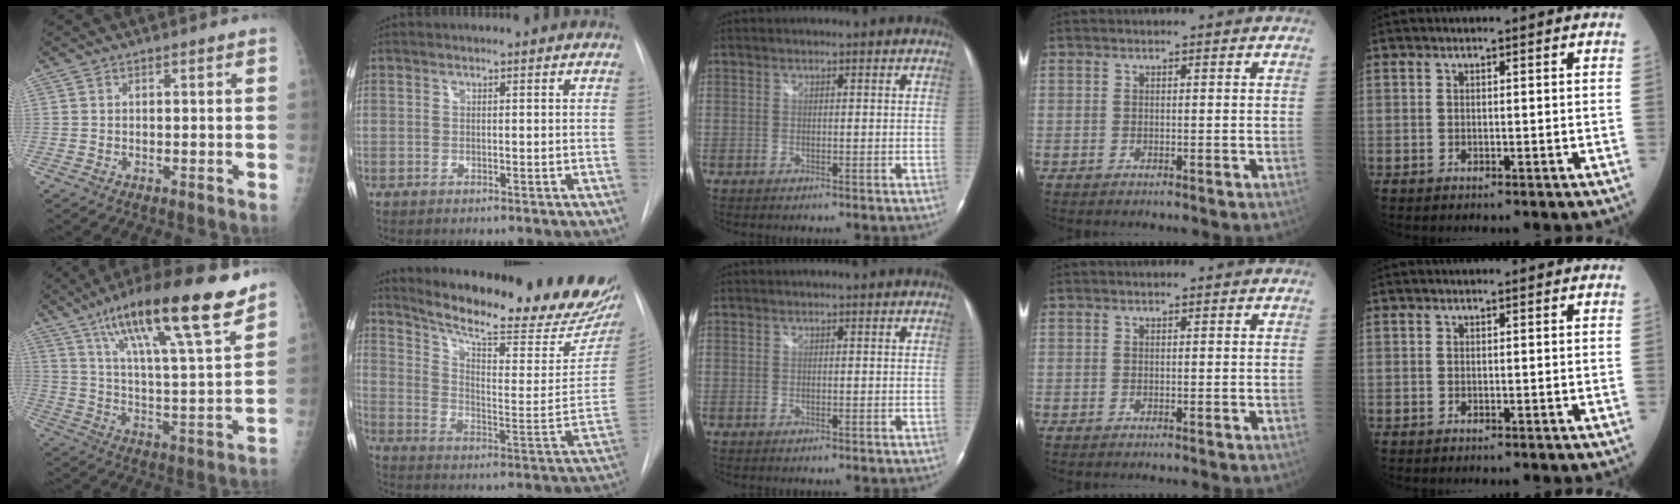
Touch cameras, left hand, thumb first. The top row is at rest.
{"thumb": {"total": 22.7, "force": [14.7, 4.0, 16.8], "torque": [-0.260, -0.049, 0.244]}, "index": {"total": 26.6, "force": [23.2, 4.8, 12.1], "torque": [-0.188, -0.077, 0.299]}}